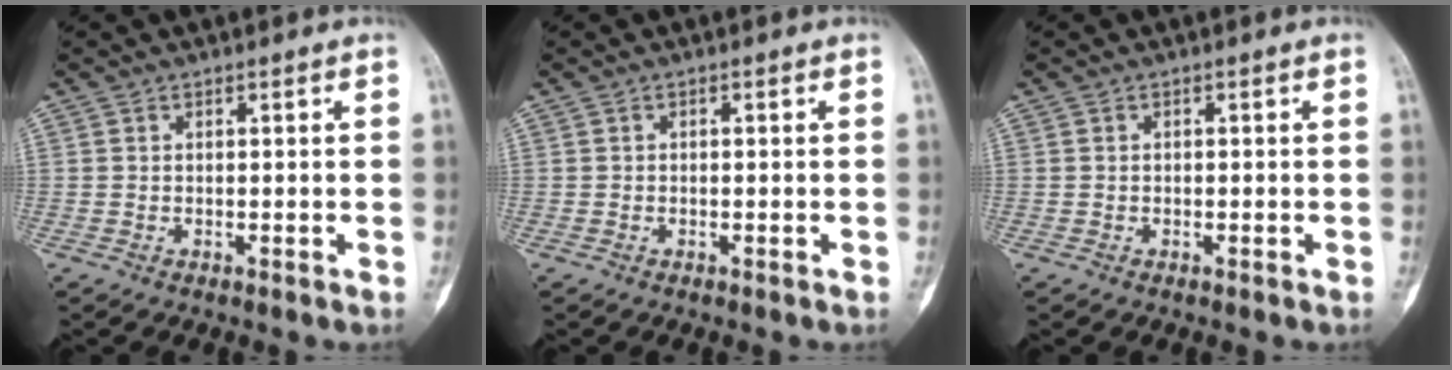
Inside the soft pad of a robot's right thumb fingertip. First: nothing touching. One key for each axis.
{"total": 0.0}
{"total": 0.0}